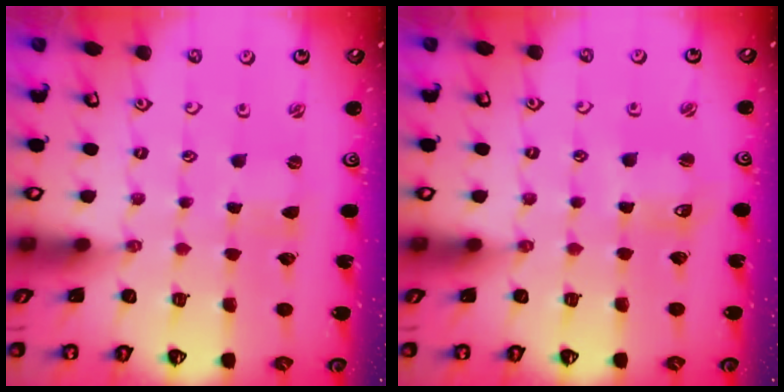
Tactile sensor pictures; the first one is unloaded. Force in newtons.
{"total": 3.6, "press": 3.6, "slide": 0.4}